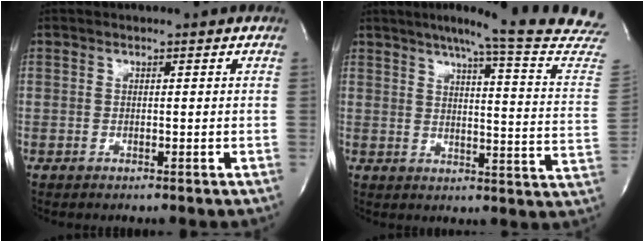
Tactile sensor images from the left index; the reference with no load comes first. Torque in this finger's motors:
{"motor_torque": [-0.36, -0.22, 0.27, 0.03]}